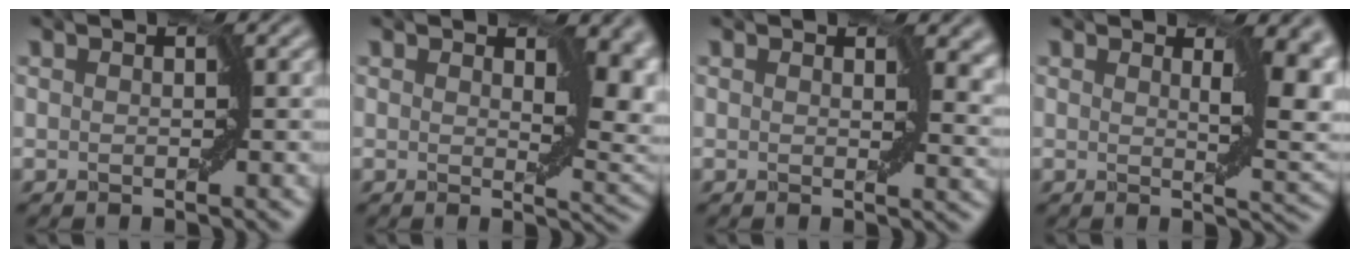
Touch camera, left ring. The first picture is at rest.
{"total": 6.4, "force": [0.8, 3.4, 5.4], "torque": [-0.066, -0.006, 0.011]}
{"total": 4.5, "force": [1.2, 2.9, 3.2], "torque": [-0.027, -0.003, 0.008]}
{"total": 7.2, "force": [1.1, 3.2, 6.3], "torque": [-0.084, -0.004, 0.015]}